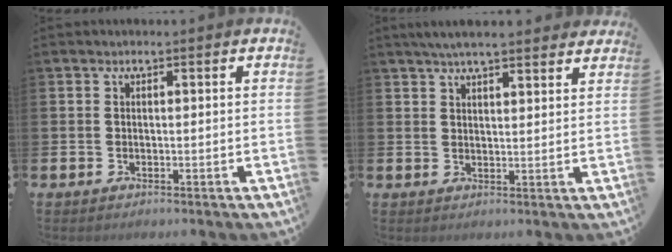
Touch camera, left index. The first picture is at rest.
{"total": 4.6, "force": [4.3, 0.5, 1.6], "torque": [-0.039, -0.010, 0.077]}